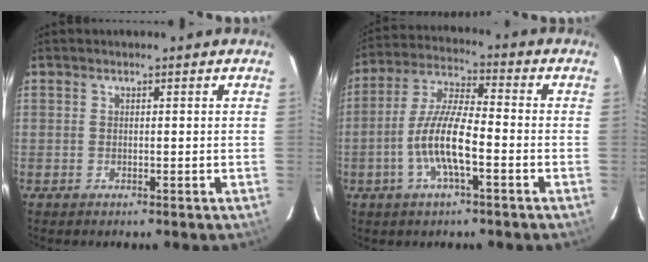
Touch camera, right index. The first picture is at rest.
{"total": 10.7, "force": [-3.7, 2.2, 9.8], "torque": [-0.206, 0.002, -0.072]}